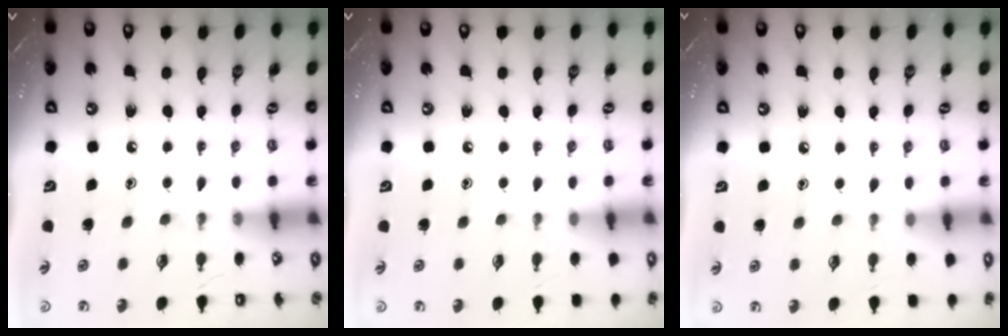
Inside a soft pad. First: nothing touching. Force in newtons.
{"total": 2.9, "press": 2.9, "slide": 0.5}
{"total": 3.7, "press": 3.7, "slide": 0.6}